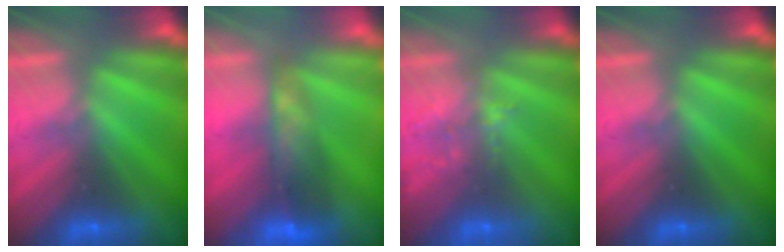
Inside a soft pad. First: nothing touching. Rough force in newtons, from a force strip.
{"total": 8.6}
{"total": 1.6}
{"total": 0.0}